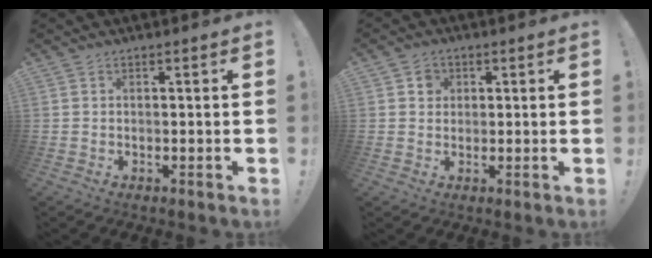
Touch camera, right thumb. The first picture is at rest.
{"total": 3.6, "force": [1.2, 3.2, 1.0], "torque": [-0.008, -0.004, 0.020]}